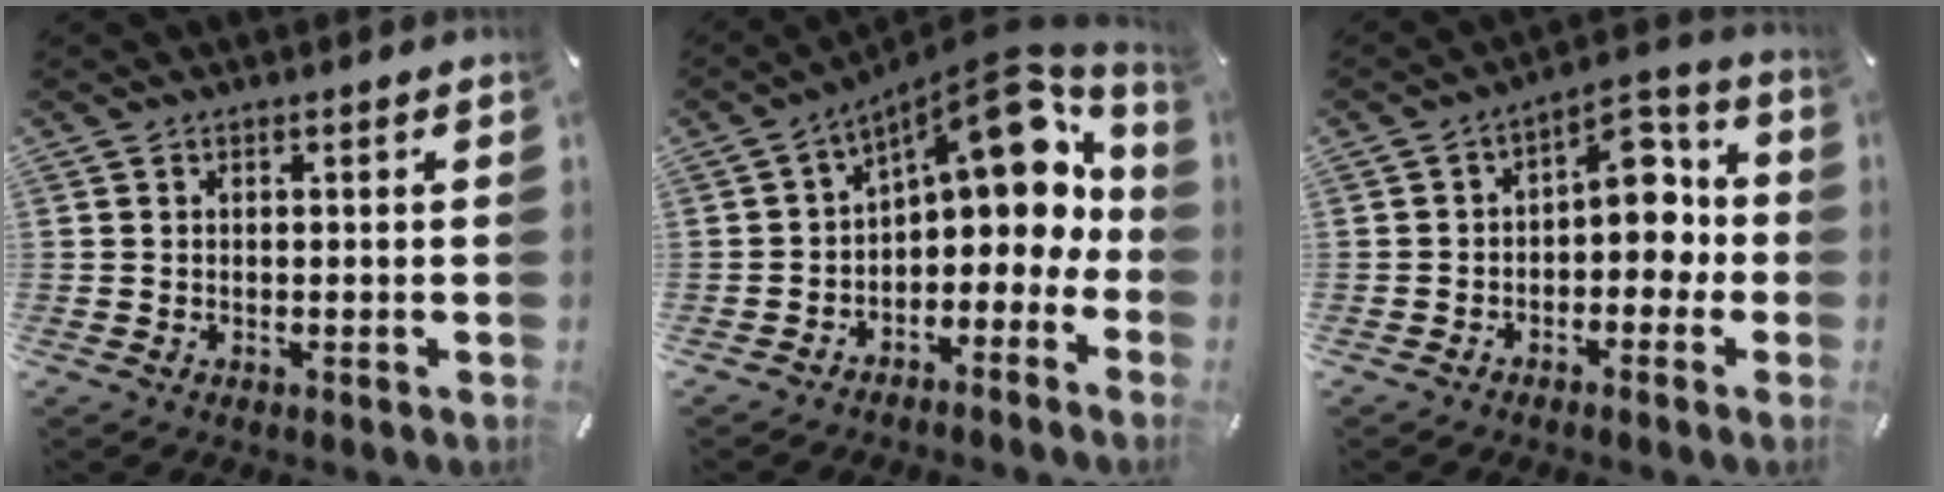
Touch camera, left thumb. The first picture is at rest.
{"total": 13.9, "force": [6.7, 7.1, 9.9], "torque": [-0.125, -0.053, 0.111]}
{"total": 9.3, "force": [0.8, 6.4, 6.6], "torque": [-0.069, -0.016, 0.005]}